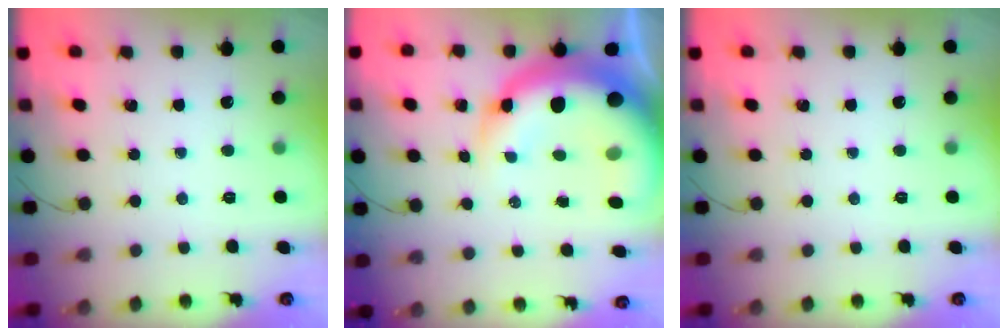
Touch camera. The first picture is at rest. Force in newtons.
{"total": 21.3, "press": 20.7, "slide": 5.4}
{"total": 0.0}